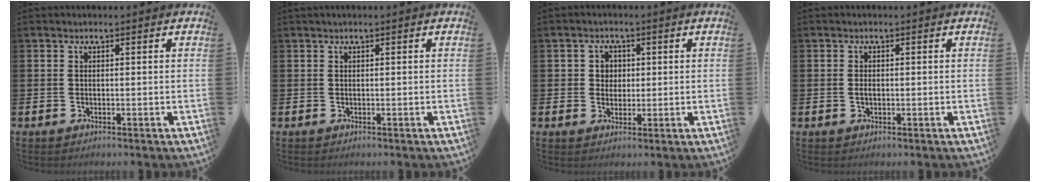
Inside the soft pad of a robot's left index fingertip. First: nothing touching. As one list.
[{"total": 0.0}, {"total": 2.8, "force": [0.9, 2.6, 0.6], "torque": [0.002, 0.003, 0.007]}, {"total": 1.0, "force": [0.0, 0.6, 0.8], "torque": [-0.008, 0.001, -0.004]}]